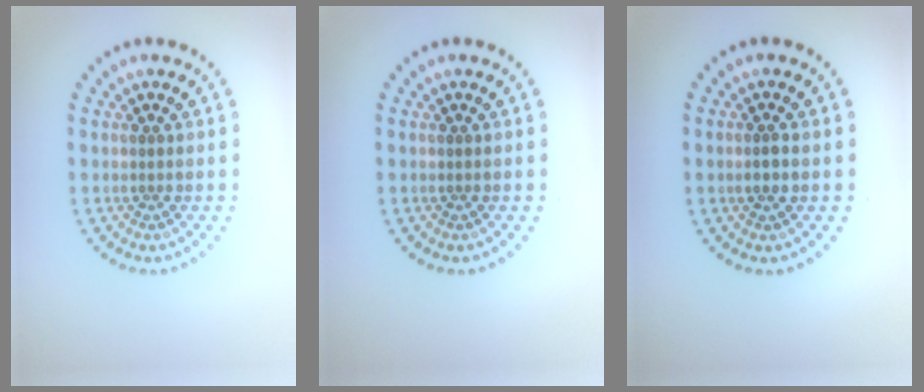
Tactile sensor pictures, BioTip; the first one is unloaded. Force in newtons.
{"total": 0.0}
{"total": 1.3, "press": 1.2, "slide": 0.5}